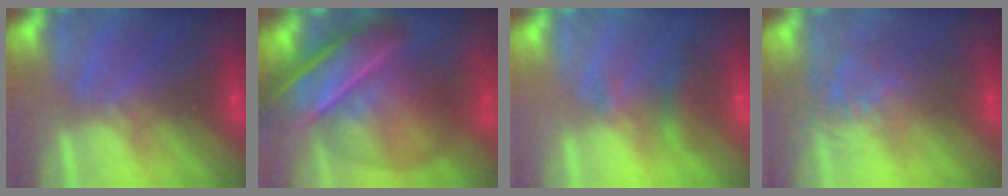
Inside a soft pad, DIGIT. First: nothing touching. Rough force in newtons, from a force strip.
{"total": 7.8}
{"total": 9.8}
{"total": 3.9}